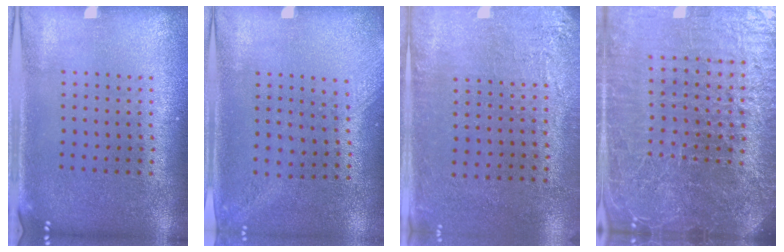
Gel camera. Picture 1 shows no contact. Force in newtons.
{"total": 1.4, "press": 1.1, "slide": 0.9}
{"total": 2.8, "press": 2.3, "slide": 1.5}
{"total": 7.3, "press": 6.4, "slide": 3.6}